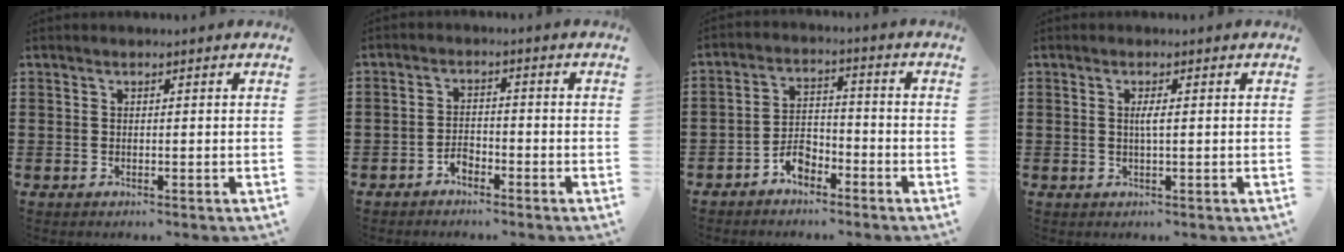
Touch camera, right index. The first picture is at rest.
{"total": 2.4, "force": [-1.9, 1.1, 0.8], "torque": [-0.020, 0.005, -0.040]}
{"total": 4.3, "force": [-3.2, 2.2, 2.0], "torque": [-0.035, 0.011, -0.060]}
{"total": 1.7, "force": [0.1, 0.1, 1.7], "torque": [-0.033, -0.002, 0.002]}